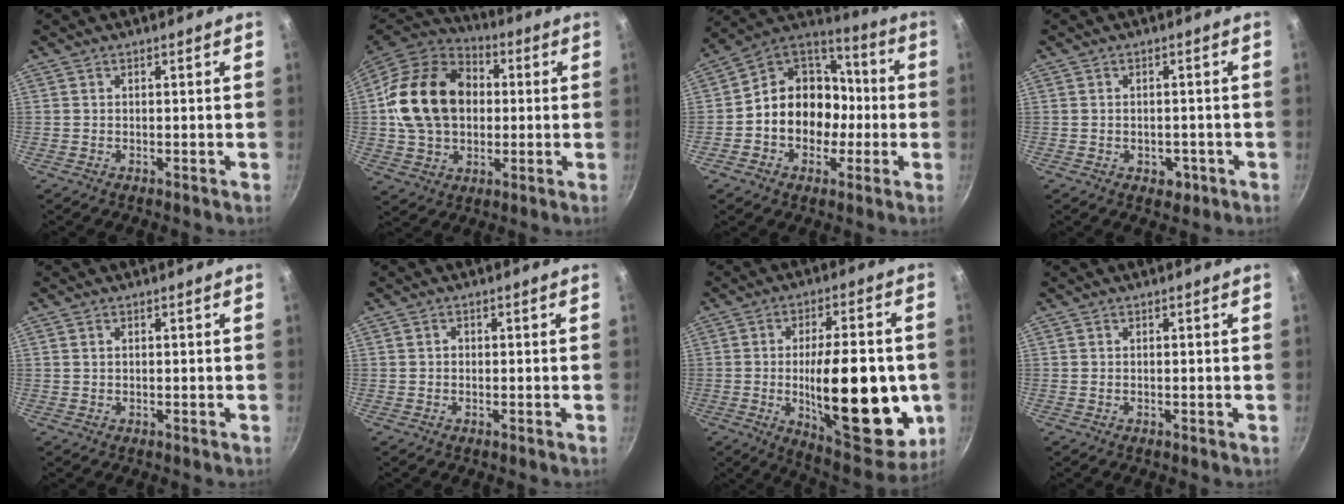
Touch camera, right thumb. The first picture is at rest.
{"total": 21.3, "force": [2.0, 16.0, 13.9], "torque": [-0.227, 0.028, 0.029]}
{"total": 16.1, "force": [-2.2, 13.2, 8.9], "torque": [-0.099, 0.053, -0.046]}
{"total": 3.3, "force": [-1.3, 2.3, 2.0], "torque": [-0.017, 0.008, -0.010]}
{"total": 0.7, "force": [0.3, 0.5, 0.4], "torque": [-0.008, 0.002, 0.006]}
{"total": 0.8, "force": [0.0, 0.7, 0.4], "torque": [-0.004, 0.005, -0.001]}
{"total": 25.2, "force": [-3.2, 10.2, 22.8], "torque": [-0.295, -0.006, -0.035]}
{"total": 0.0}